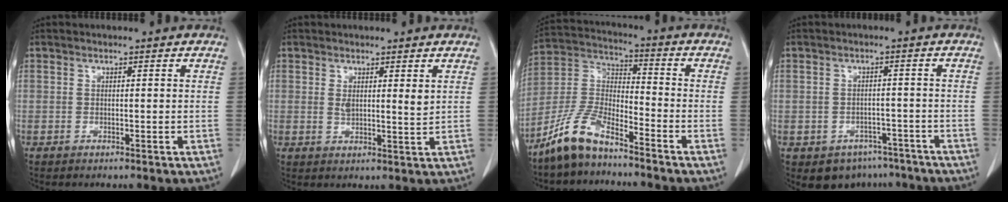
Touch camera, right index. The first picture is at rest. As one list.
[{"total": 3.1, "force": [1.4, 0.7, 2.7], "torque": [-0.045, -0.009, 0.025]}, {"total": 10.1, "force": [-8.1, 2.6, 5.4], "torque": [-0.131, 0.004, -0.166]}, {"total": 7.0, "force": [-4.9, 4.9, 1.0], "torque": [-0.001, 0.012, -0.062]}]